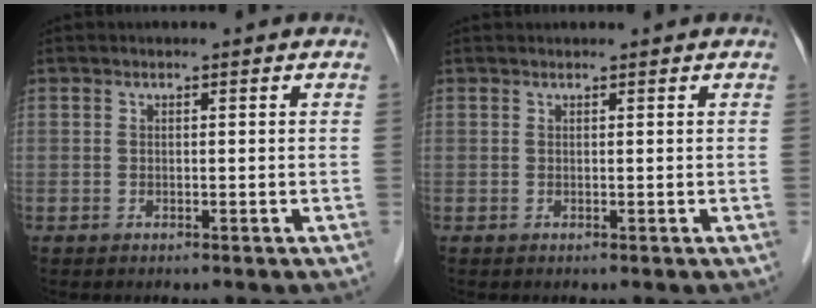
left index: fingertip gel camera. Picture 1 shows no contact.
{"total": 1.2, "force": [1.2, 0.2, 0.2], "torque": [-0.006, 0.021, 0.020]}